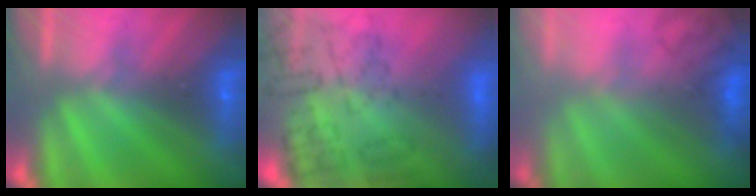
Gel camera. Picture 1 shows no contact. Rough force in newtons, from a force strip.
{"total": 11.3}
{"total": 3.8}